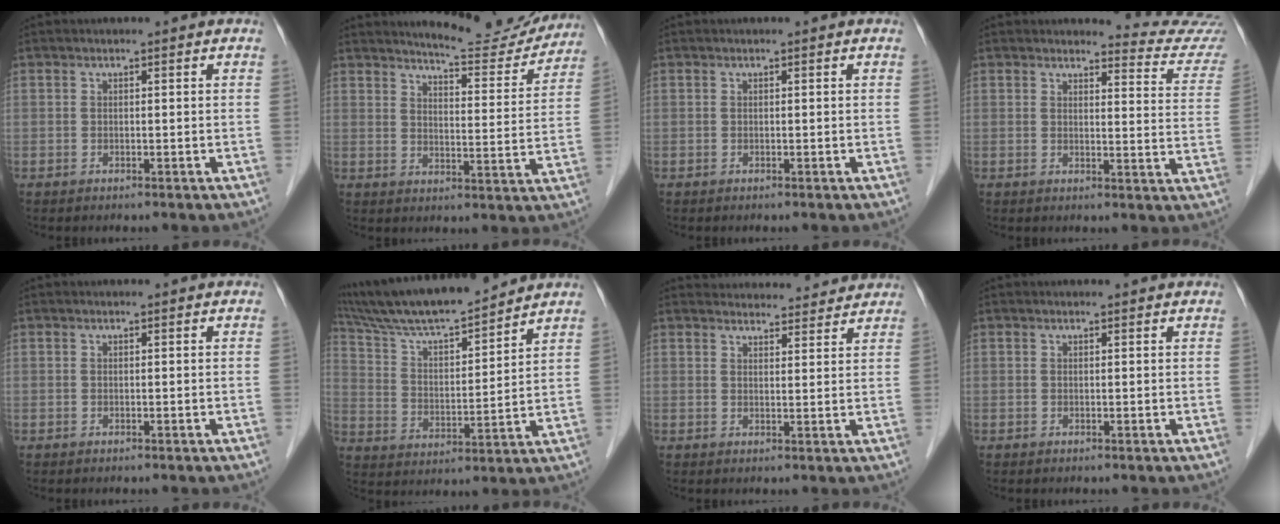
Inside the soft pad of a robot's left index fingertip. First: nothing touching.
{"total": 12.3, "force": [11.9, 1.6, 2.6], "torque": [-0.031, -0.025, 0.148]}
{"total": 0.0}
{"total": 9.3, "force": [9.3, -0.3, -0.3], "torque": [0.010, -0.080, 0.083]}
{"total": 0.0}
{"total": 16.2, "force": [14.6, 1.4, 7.0], "torque": [-0.133, 0.012, 0.256]}
{"total": 11.1, "force": [10.8, 2.2, 1.4], "torque": [0.001, 0.018, 0.125]}
{"total": 1.5, "force": [1.5, 0.2, 0.2], "torque": [-0.013, 0.007, 0.016]}